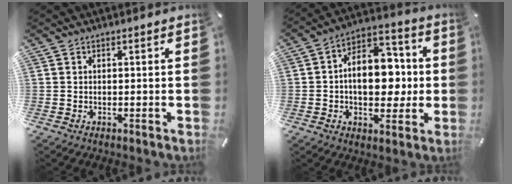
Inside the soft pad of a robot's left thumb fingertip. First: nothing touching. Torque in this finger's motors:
{"motor_torque": [1.92, 3.09, 0.99, -0.61, 0.20]}